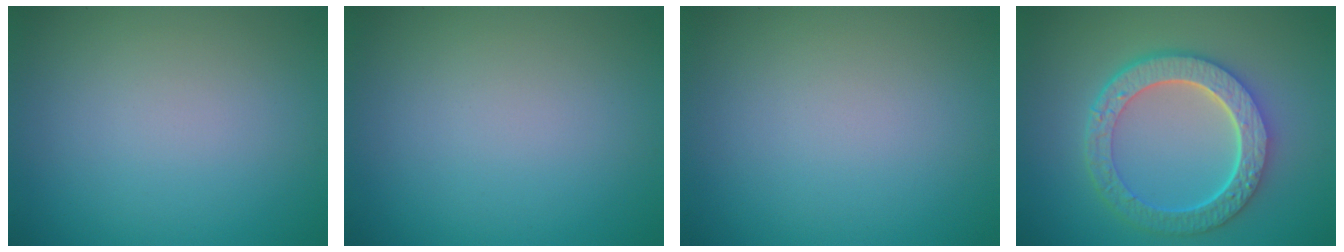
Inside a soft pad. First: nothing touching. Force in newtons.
{"total": 0.0}
{"total": 0.0}
{"total": 7.0, "press": 5.2, "slide": 4.7}